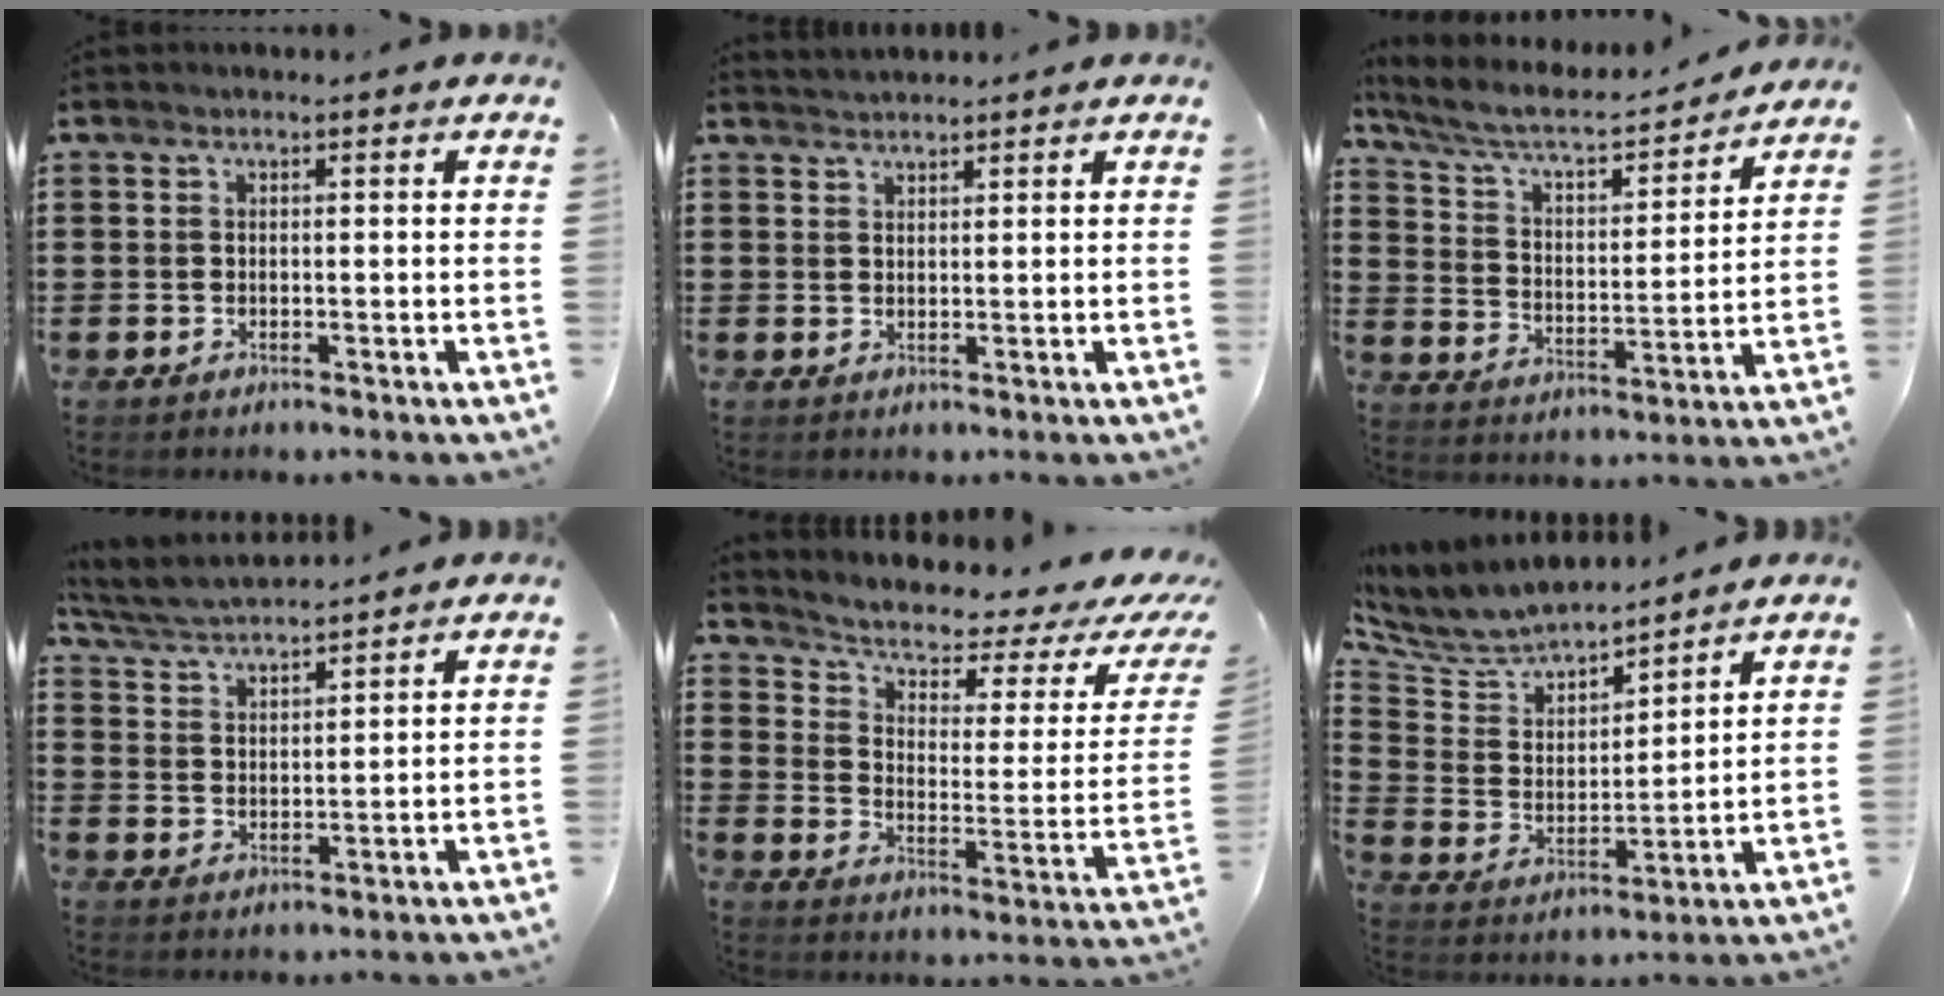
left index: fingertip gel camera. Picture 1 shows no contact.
{"total": 1.4, "force": [1.4, 0.0, 0.0], "torque": [-0.003, 0.002, 0.029]}
{"total": 5.8, "force": [4.9, 1.3, 2.9], "torque": [-0.077, -0.030, 0.075]}
{"total": 4.5, "force": [4.4, 0.1, 1.0], "torque": [-0.037, -0.021, 0.076]}
{"total": 4.1, "force": [2.7, 1.6, 2.6], "torque": [-0.067, -0.021, 0.039]}
{"total": 6.4, "force": [6.1, 1.5, 0.9], "torque": [-0.058, -0.047, 0.103]}